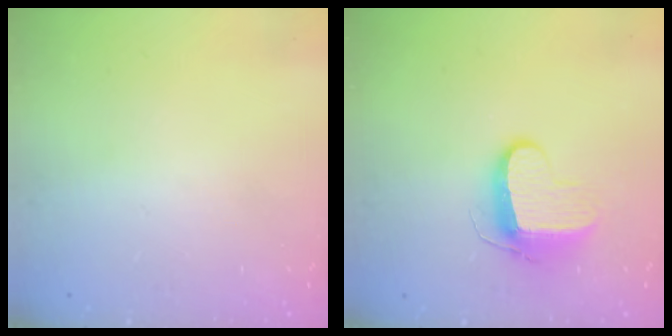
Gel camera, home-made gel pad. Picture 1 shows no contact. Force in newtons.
{"total": 9.3, "press": 9.3, "slide": 0.5}